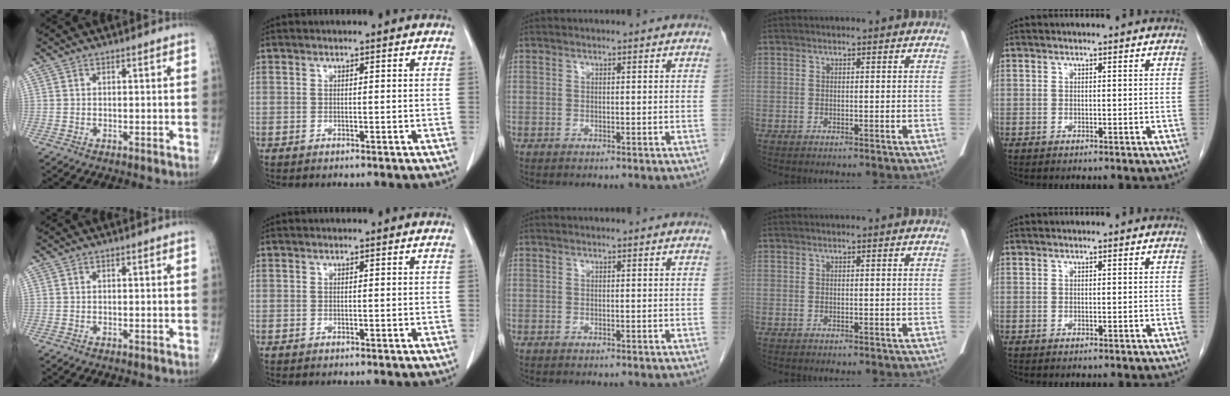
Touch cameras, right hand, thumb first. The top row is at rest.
{}